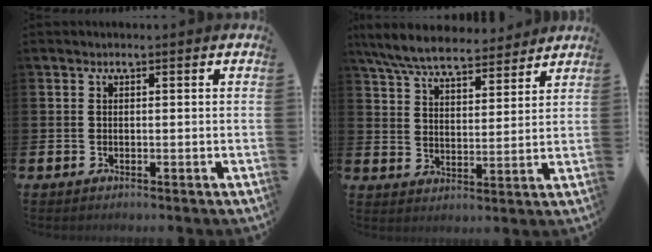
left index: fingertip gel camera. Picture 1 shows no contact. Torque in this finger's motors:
{"motor_torque": [1.06, -1.07, 0.65, 0.18]}